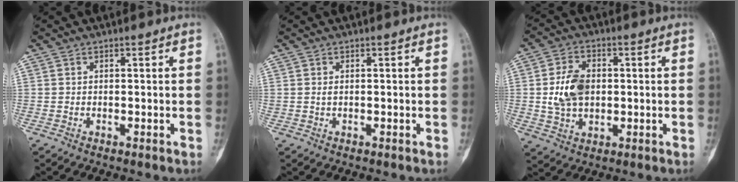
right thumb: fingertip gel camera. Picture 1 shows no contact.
{"total": 0.6, "force": [0.2, 0.4, 0.4], "torque": [-0.006, 0.002, 0.004]}
{"total": 9.3, "force": [0.3, 6.4, 6.7], "torque": [-0.110, 0.006, 0.008]}